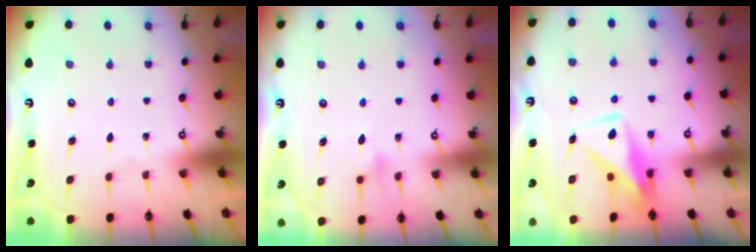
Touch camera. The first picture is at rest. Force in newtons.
{"total": 10.6, "press": 10.6, "slide": 0.5}
{"total": 7.3, "press": 7.3, "slide": 0.9}